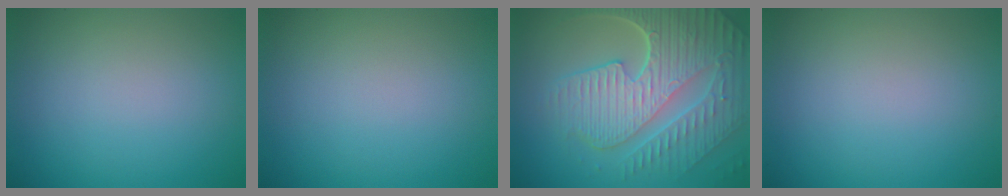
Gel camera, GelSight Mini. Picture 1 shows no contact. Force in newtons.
{"total": 0.0}
{"total": 9.3, "press": 6.3, "slide": 6.9}
{"total": 0.0}